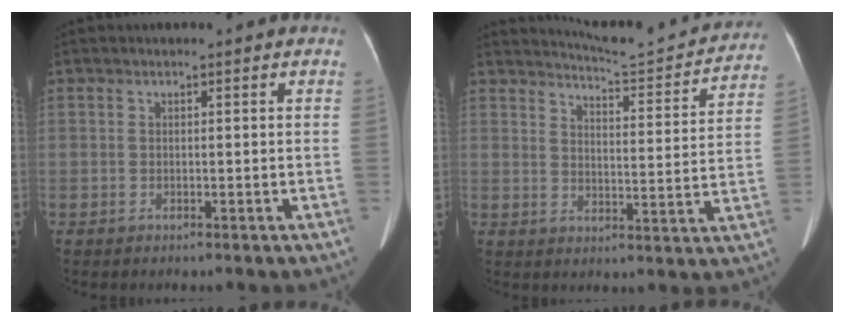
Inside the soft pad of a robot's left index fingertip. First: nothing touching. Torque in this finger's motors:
{"motor_torque": [0.29, -0.94, -0.17, -0.01]}